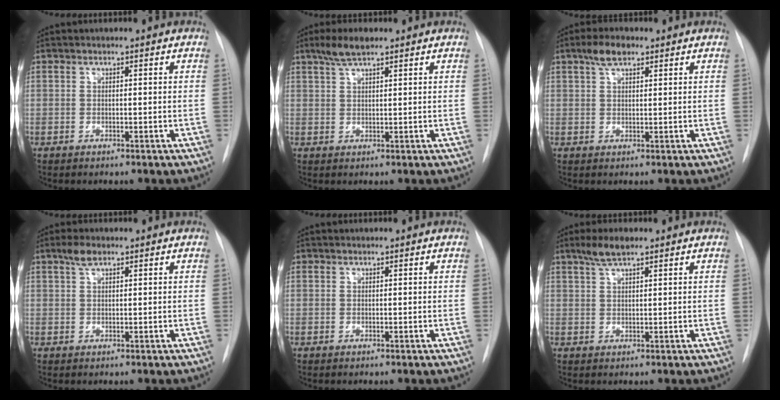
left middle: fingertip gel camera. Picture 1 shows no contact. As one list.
[{"total": 4.0, "force": [2.9, 0.7, 2.7], "torque": [-0.057, 0.010, 0.057]}, {"total": 3.7, "force": [2.4, 1.4, 2.5], "torque": [-0.050, 0.011, 0.044]}, {"total": 2.2, "force": [1.5, 0.8, 1.4], "torque": [-0.031, 0.008, 0.029]}, {"total": 0.0}, {"total": 3.6, "force": [2.7, 0.6, 2.4], "torque": [-0.051, 0.009, 0.053]}]